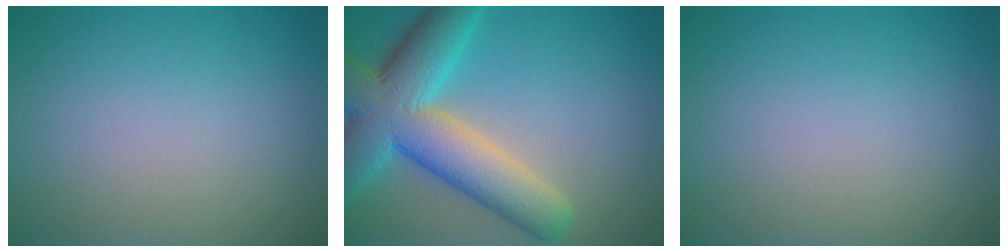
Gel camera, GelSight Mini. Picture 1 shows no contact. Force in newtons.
{"total": 10.1, "press": 10.0, "slide": 0.6}
{"total": 0.0}